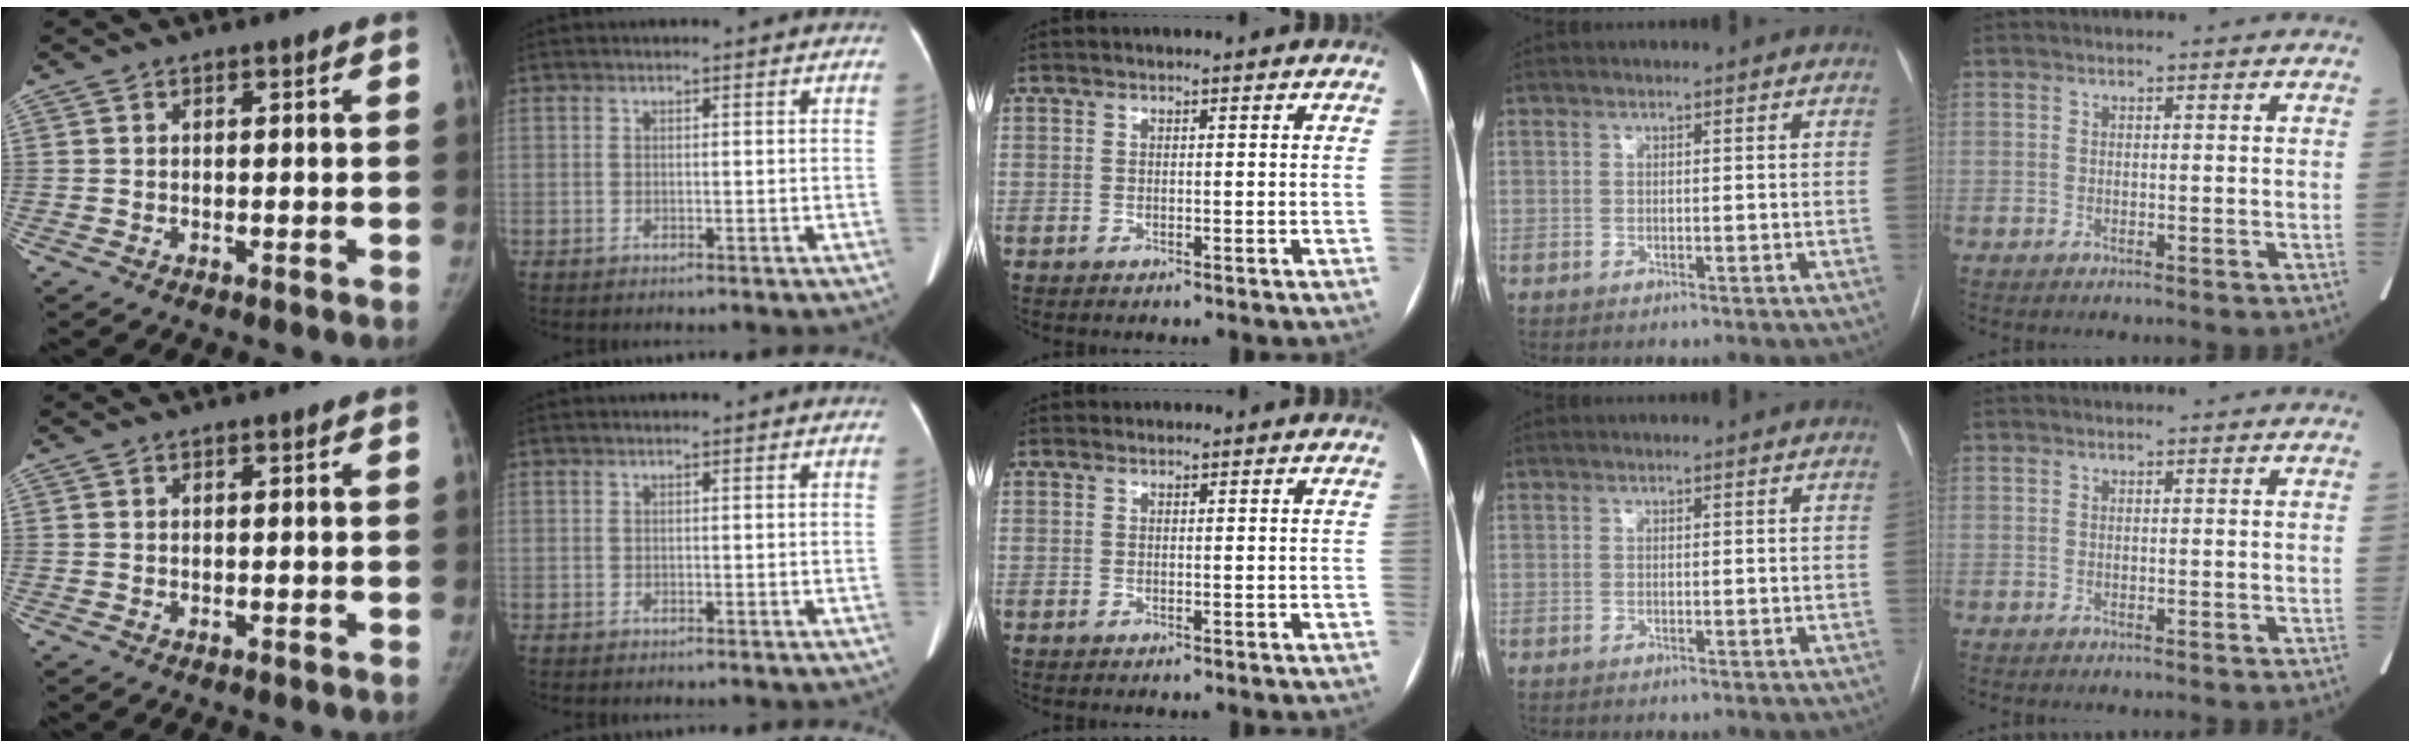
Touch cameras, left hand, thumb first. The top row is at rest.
{}